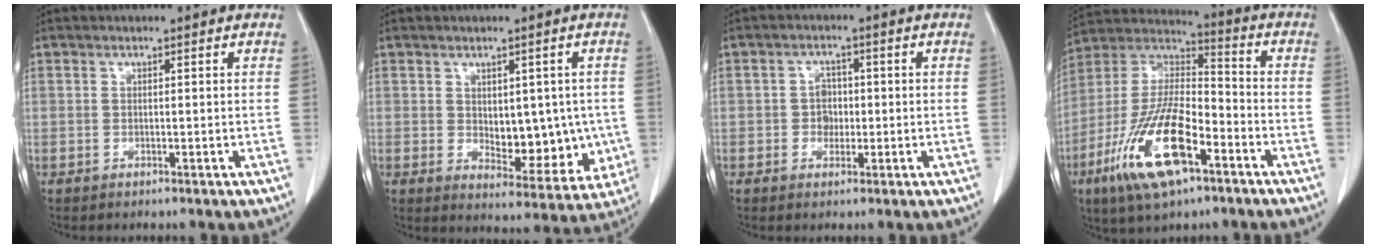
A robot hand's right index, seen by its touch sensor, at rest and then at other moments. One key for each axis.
{"total": 9.8, "fx": -0.1, "fy": 5.6, "fz": 8.0, "tx": -0.089, "ty": 0.001, "tz": 0.018}
{"total": 2.8, "fx": -0.4, "fy": 2.4, "fz": 1.4, "tx": -0.016, "ty": 0.007, "tz": -0.006}
{"total": 17.5, "fx": -8.0, "fy": 5.9, "fz": 14.4, "tx": -0.293, "ty": -0.004, "tz": -0.143}